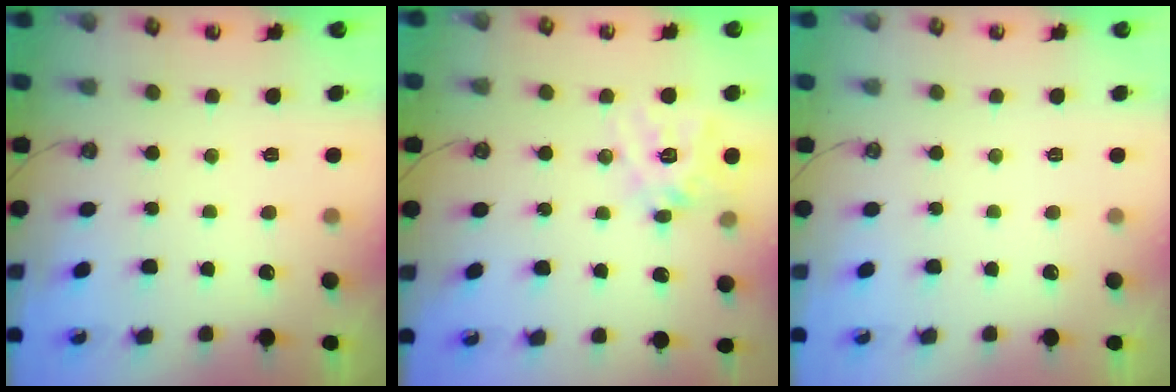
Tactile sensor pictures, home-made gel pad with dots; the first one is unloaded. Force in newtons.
{"total": 13.7, "press": 13.6, "slide": 1.6}
{"total": 0.0}